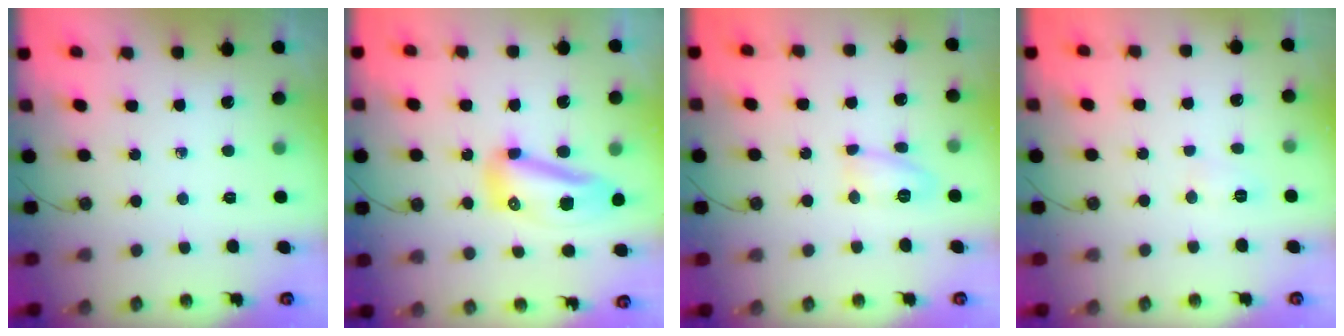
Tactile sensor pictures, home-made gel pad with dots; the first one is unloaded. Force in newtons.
{"total": 11.8, "press": 11.7, "slide": 1.5}
{"total": 9.6, "press": 8.5, "slide": 4.4}
{"total": 4.1, "press": 4.0, "slide": 1.0}